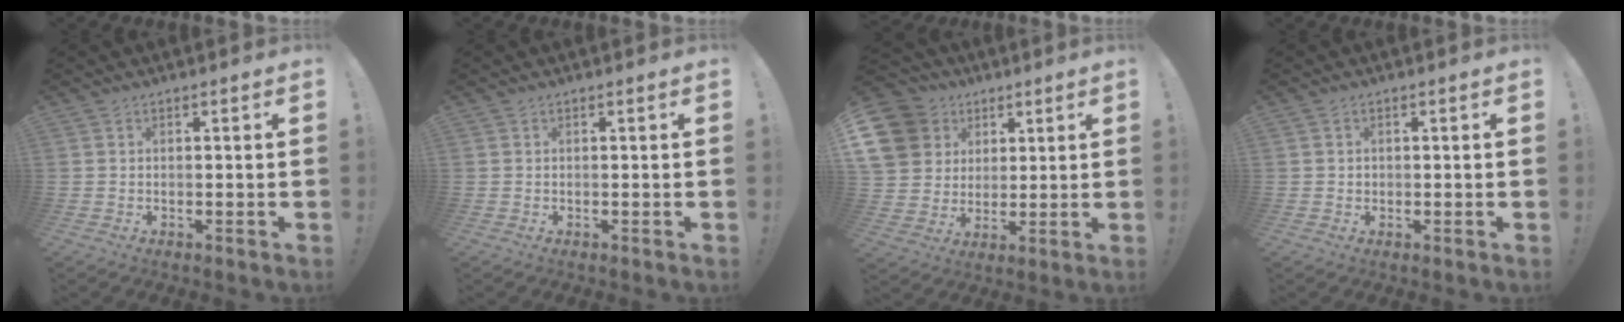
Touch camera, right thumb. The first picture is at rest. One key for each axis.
{"total": 0.0}
{"total": 14.1, "fx": 5.1, "fy": 12.0, "fz": 5.3, "tx": -0.079, "ty": -0.019, "tz": 0.107}
{"total": 0.9, "fx": 0.1, "fy": 0.9, "fz": 0.2, "tx": -0.009, "ty": 0.005, "tz": 0.002}